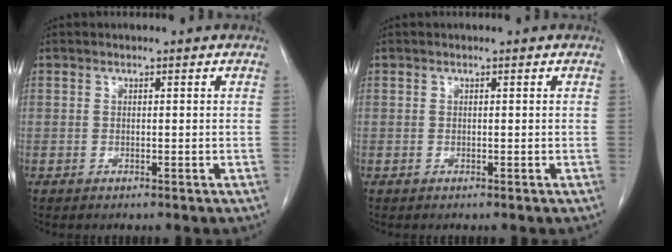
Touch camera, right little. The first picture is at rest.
{"total": 0.0}